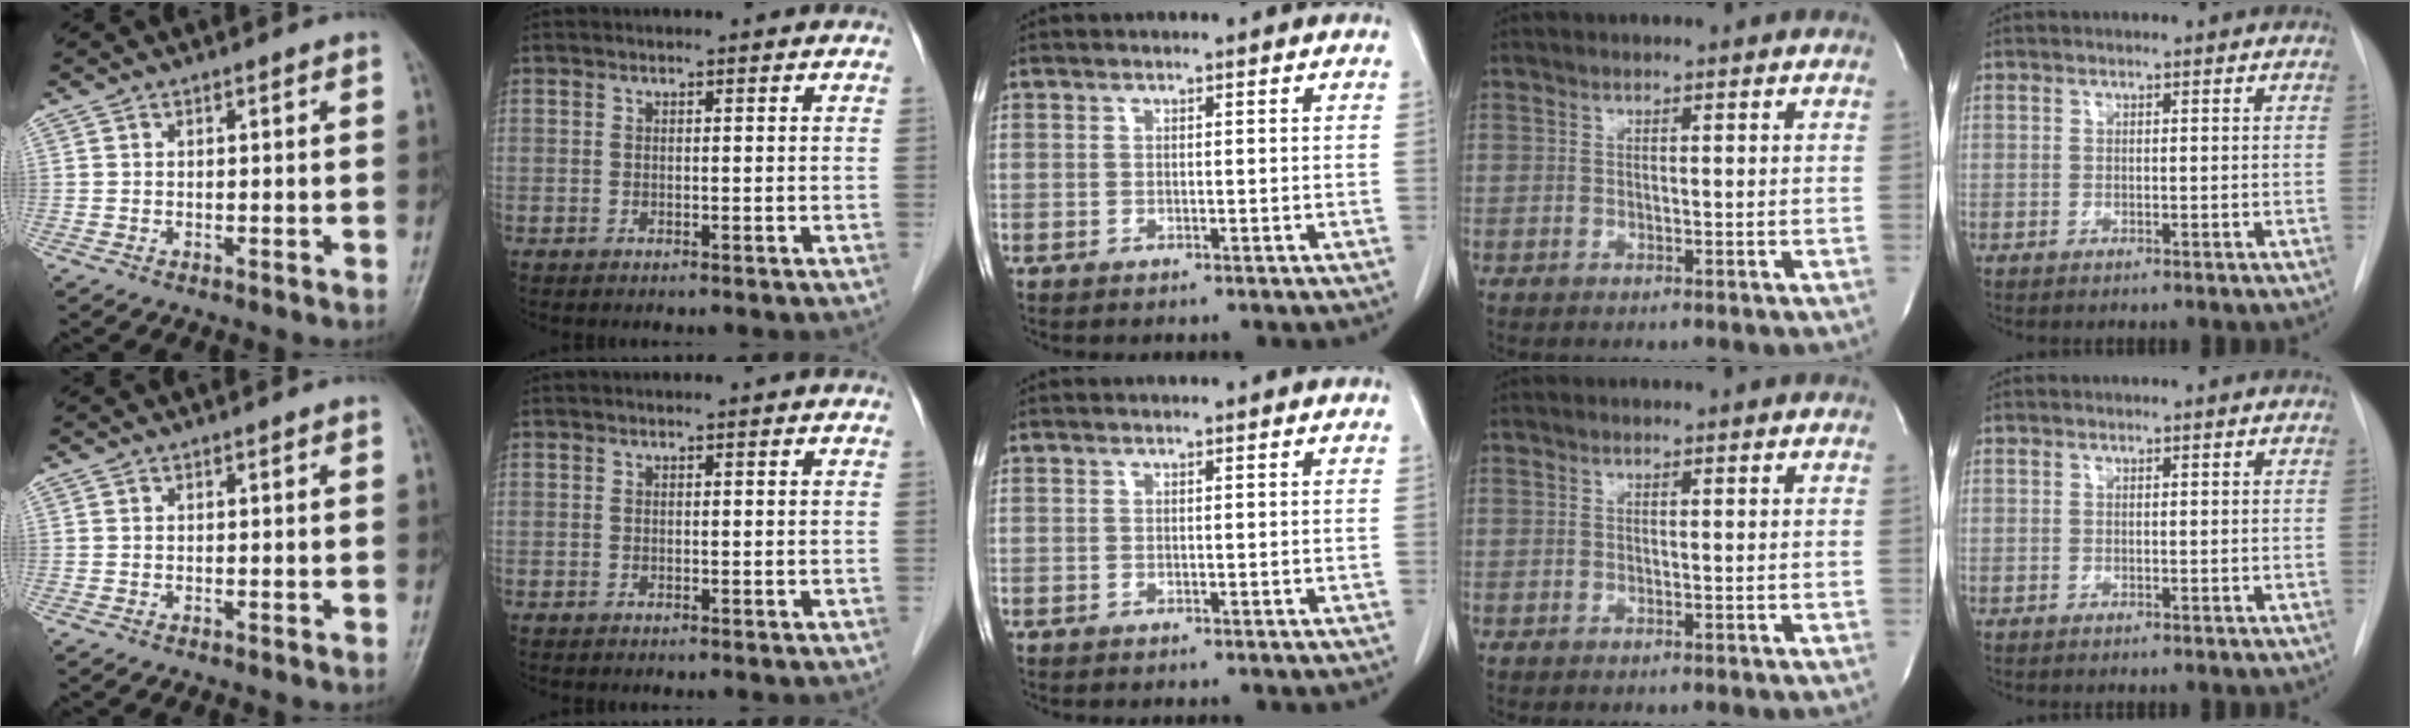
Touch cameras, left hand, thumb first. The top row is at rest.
{}